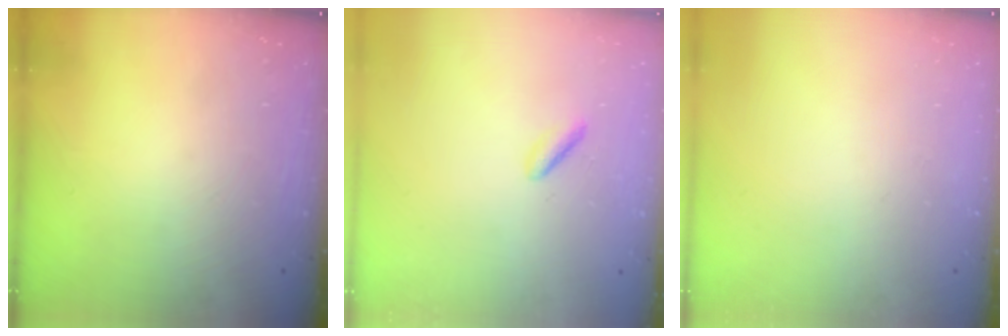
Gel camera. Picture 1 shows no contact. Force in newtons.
{"total": 1.8, "press": 1.7, "slide": 0.7}
{"total": 0.0}